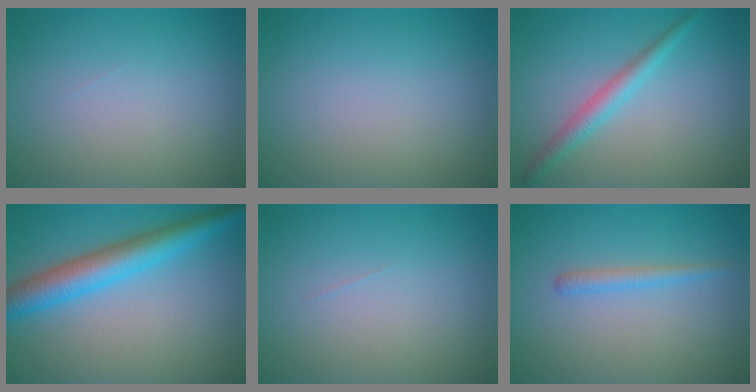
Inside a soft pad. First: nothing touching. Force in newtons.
{"total": 0.0}
{"total": 2.4, "press": 2.4, "slide": 0.0}
{"total": 5.6, "press": 5.6, "slide": 0.1}
{"total": 0.0}
{"total": 1.3, "press": 1.3, "slide": 0.1}